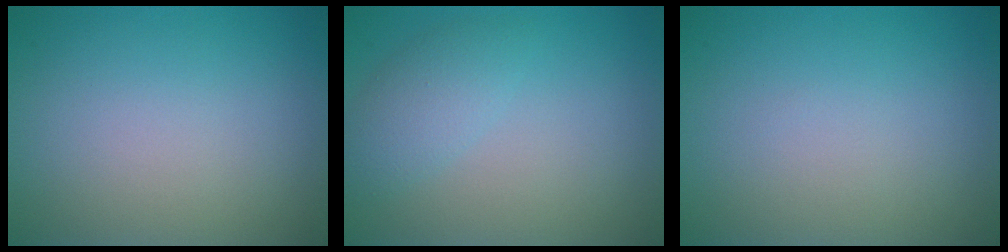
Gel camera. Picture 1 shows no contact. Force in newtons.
{"total": 2.5, "press": 2.5, "slide": 0.1}
{"total": 0.0}